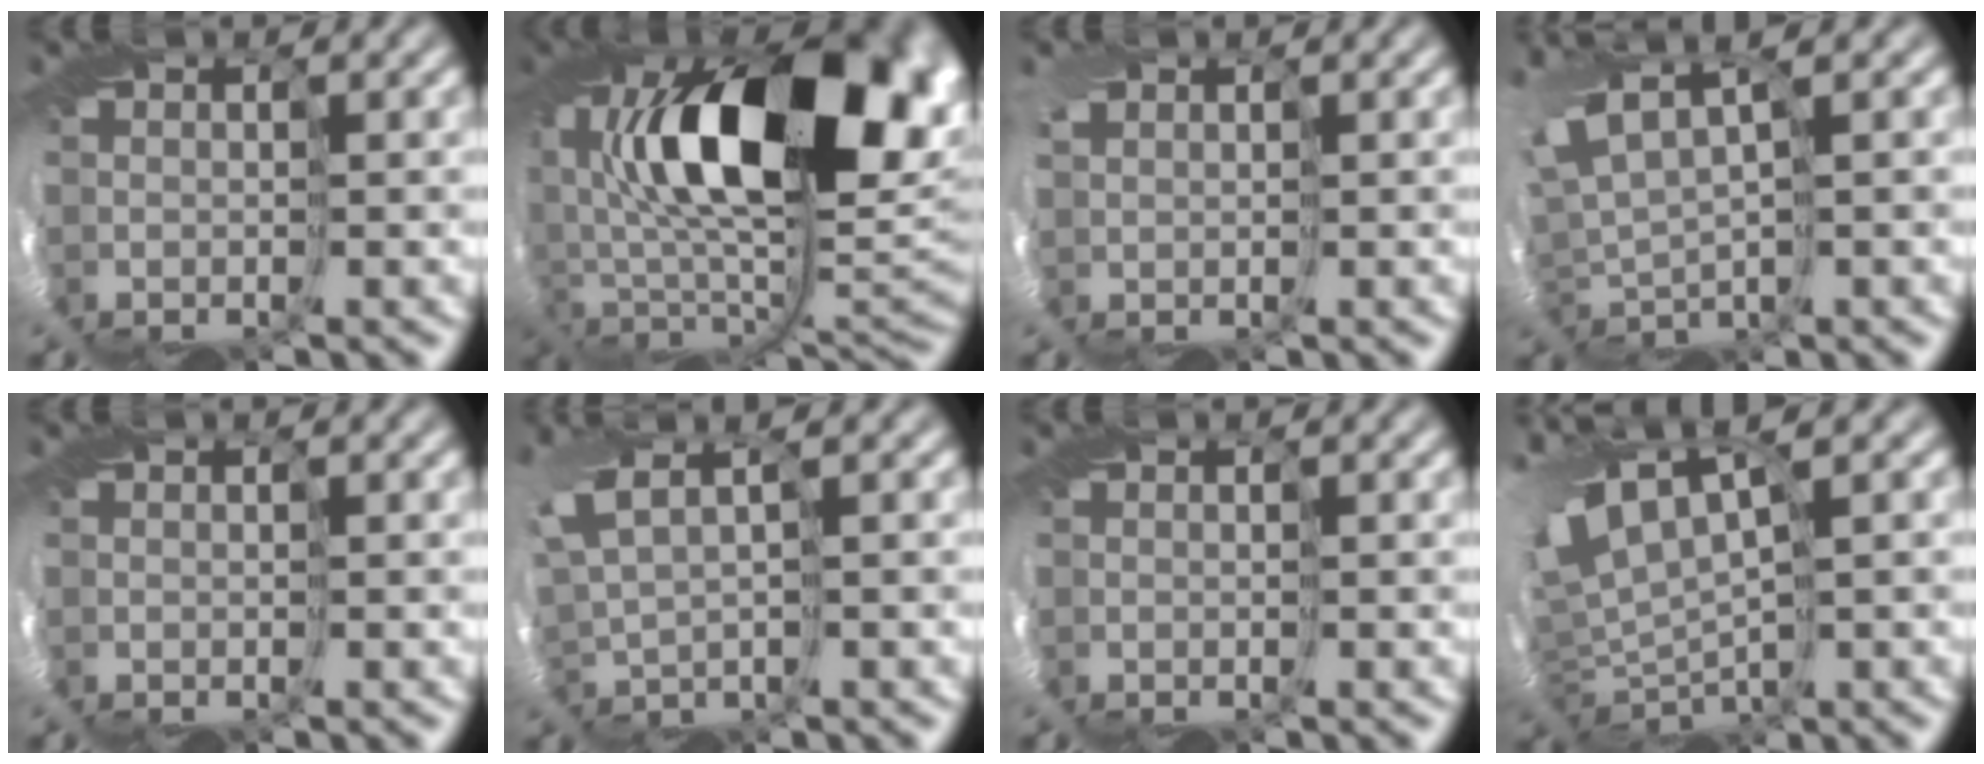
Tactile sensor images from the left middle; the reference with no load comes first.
{"total": 14.4, "force": [3.8, 7.7, 11.6], "torque": [-0.179, -0.016, 0.085]}
{"total": 2.5, "force": [0.4, -1.8, -1.8], "torque": [0.027, -0.003, 0.002]}
{"total": 2.1, "force": [1.1, -1.0, 1.4], "torque": [-0.049, 0.004, 0.013]}
{"total": 0.0}
{"total": 2.5, "force": [2.0, -0.6, 1.4], "torque": [-0.065, 0.010, 0.044]}
{"total": 0.0}
{"total": 5.6, "force": [2.0, 1.7, 5.0], "torque": [-0.120, -0.003, 0.046]}